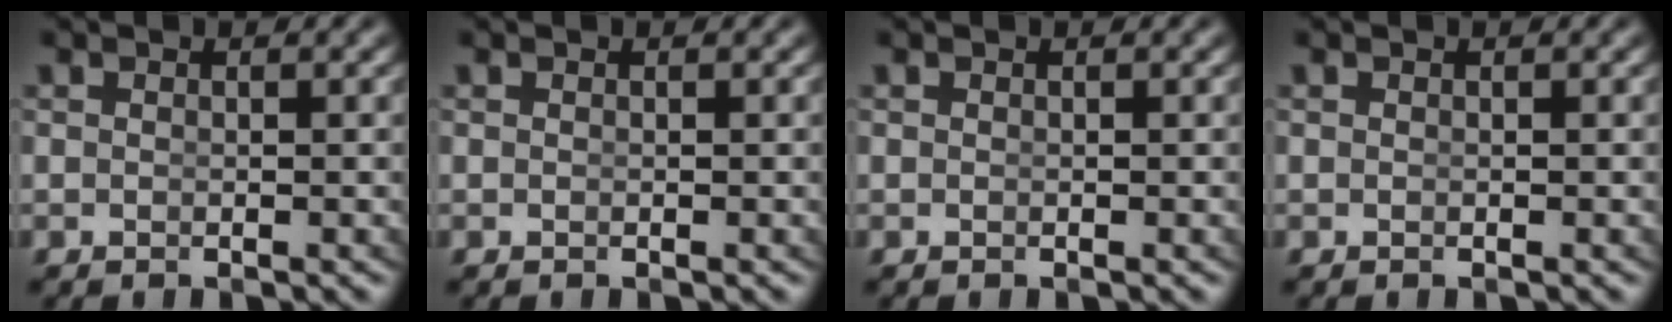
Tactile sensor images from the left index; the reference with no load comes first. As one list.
[{"total": 1.1, "force": [-0.2, -1.0, -0.5], "torque": [0.012, -0.015, 0.009]}, {"total": 0.0}, {"total": 0.0}]